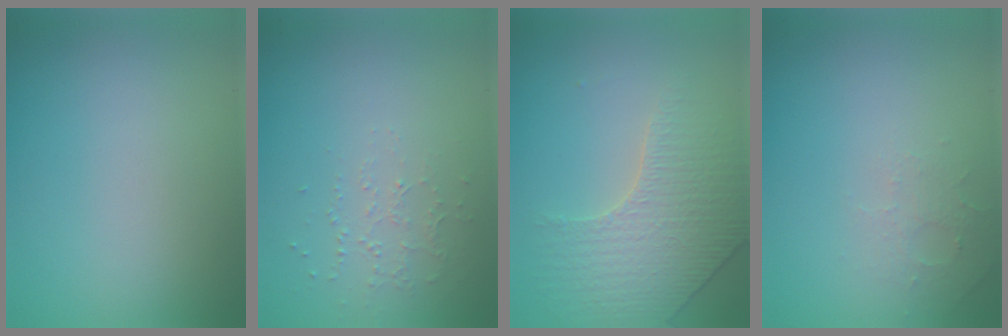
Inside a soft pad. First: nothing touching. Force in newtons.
{"total": 1.0, "press": 0.6, "slide": 0.8}
{"total": 3.9, "press": 3.5, "slide": 1.7}
{"total": 1.6, "press": 1.5, "slide": 0.4}